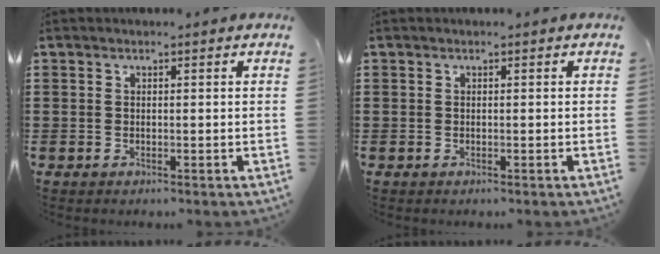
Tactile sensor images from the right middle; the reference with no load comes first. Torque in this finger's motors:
{"motor_torque": [0.00, 0.00, 0.00, 0.00]}